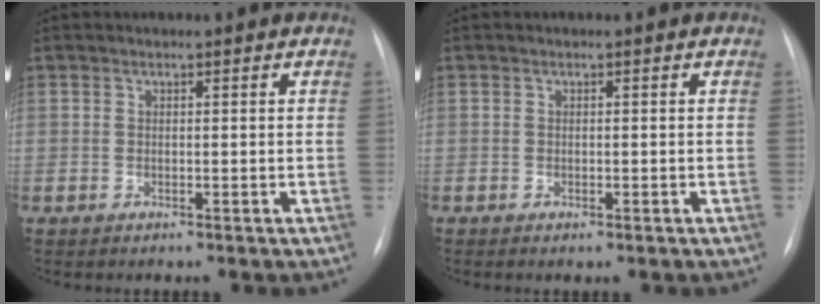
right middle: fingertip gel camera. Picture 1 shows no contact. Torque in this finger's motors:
{"motor_torque": [-0.38, 0.02, -0.02, 0.00]}